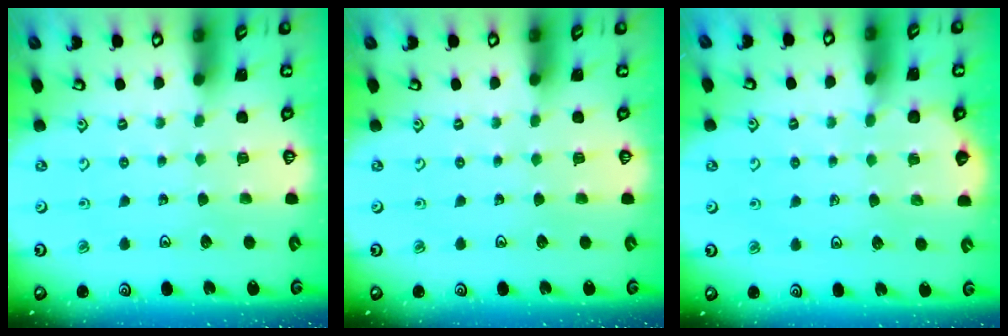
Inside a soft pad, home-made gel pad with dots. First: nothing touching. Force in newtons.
{"total": 0.0}
{"total": 2.4, "press": 2.4, "slide": 0.2}